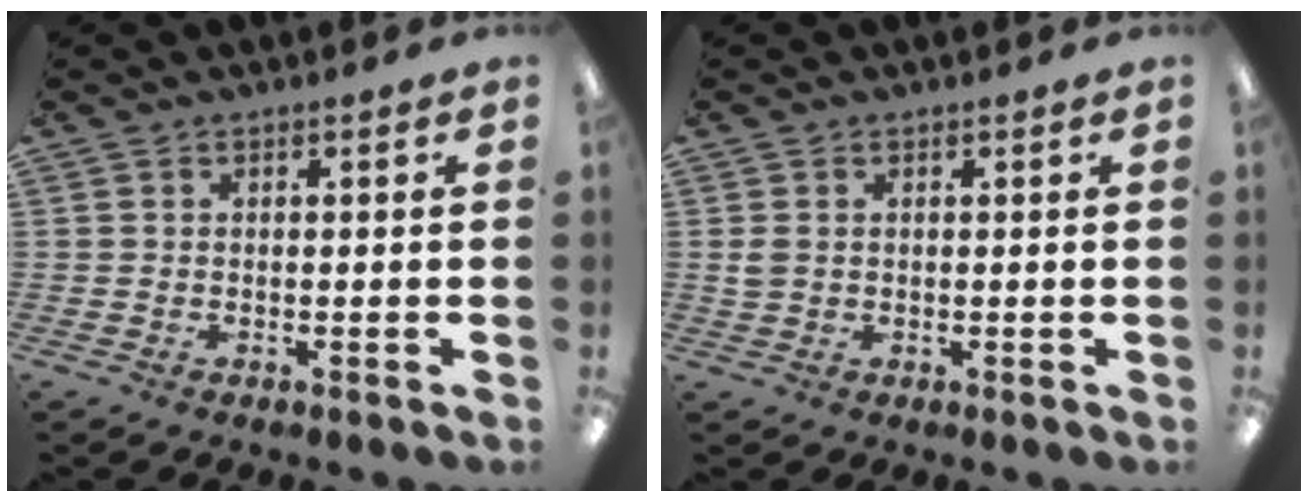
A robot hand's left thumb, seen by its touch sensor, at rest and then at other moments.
{"total": 1.9, "force": [0.7, 1.5, 0.9], "torque": [-0.021, 0.003, 0.012]}